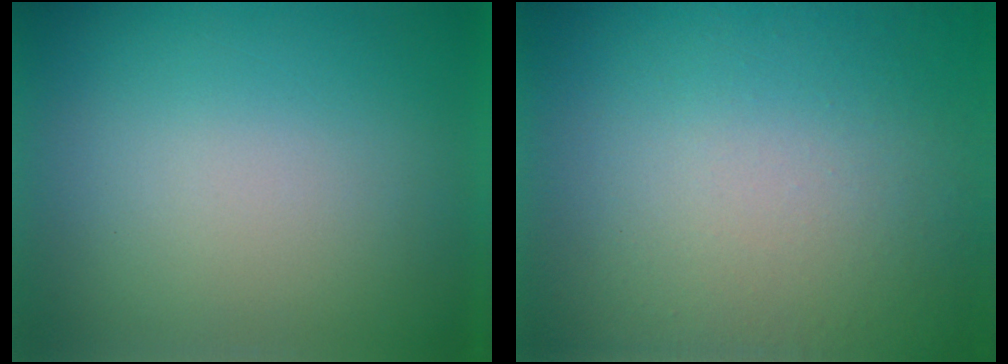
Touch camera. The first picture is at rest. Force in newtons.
{"total": 7.1}